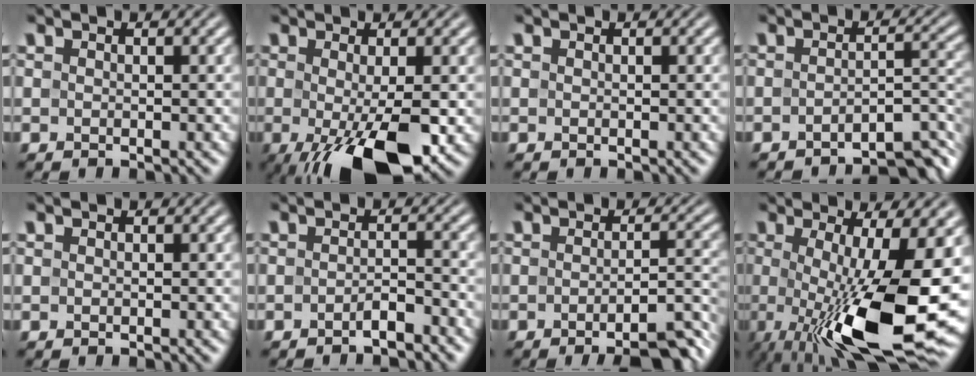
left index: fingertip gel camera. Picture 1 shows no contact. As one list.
[{"total": 8.8, "force": [-3.0, 2.3, 7.9], "torque": [-0.136, -0.015, -0.039]}, {"total": 0.0}, {"total": 5.2, "force": [-4.4, 0.9, 2.6], "torque": [-0.029, 0.009, -0.062]}, {"total": 0.0}, {"total": 1.9, "force": [-1.5, 0.4, 1.1], "torque": [-0.017, 0.006, -0.028]}, {"total": 5.9, "force": [-3.5, 1.3, 4.6], "torque": [-0.058, 0.003, -0.051]}, {"total": 14.1, "force": [-2.3, 4.0, 13.4], "torque": [-0.213, -0.026, -0.030]}]